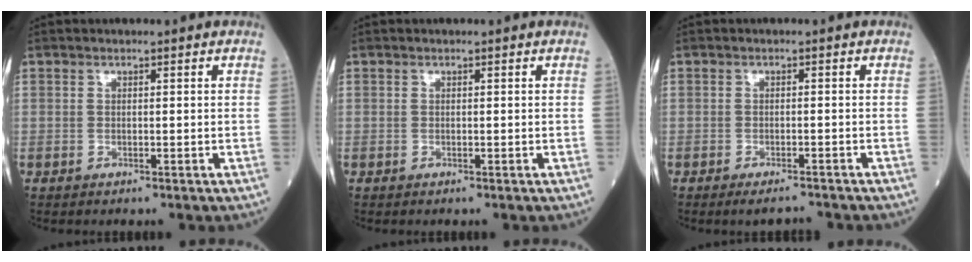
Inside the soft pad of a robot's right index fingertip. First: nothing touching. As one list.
[{"total": 0.0}, {"total": 3.5, "force": [-3.1, 0.4, 1.4], "torque": [-0.016, -0.007, -0.045]}]